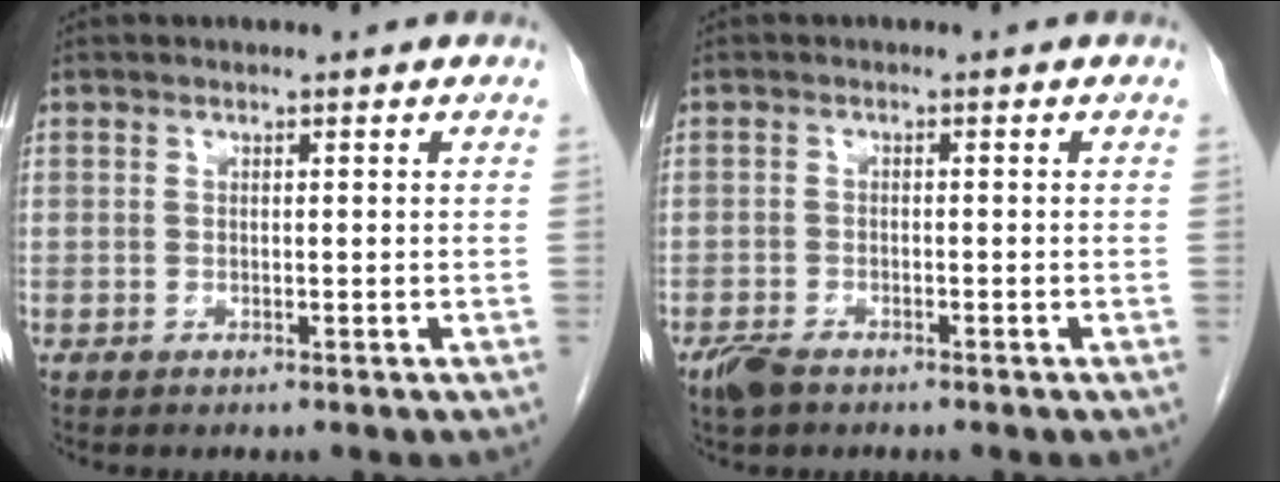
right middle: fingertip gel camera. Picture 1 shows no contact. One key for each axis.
{"total": 2.9, "fx": -2.2, "fy": 1.1, "fz": 1.6, "tx": -0.035, "ty": -0.003, "tz": -0.037}